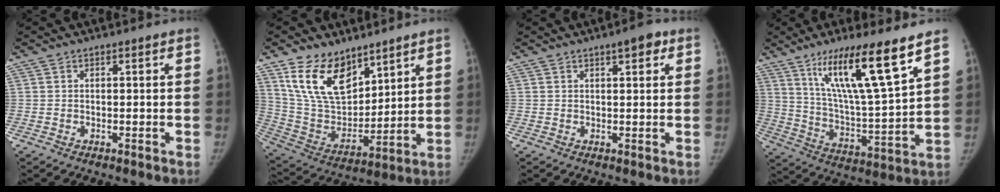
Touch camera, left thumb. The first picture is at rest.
{"total": 16.2, "force": [10.5, 8.9, 8.6], "torque": [-0.115, -0.058, 0.219]}
{"total": 3.6, "force": [1.9, 1.2, 2.8], "torque": [-0.027, -0.004, 0.022]}
{"total": 18.3, "force": [11.1, 1.9, 14.4], "torque": [-0.236, -0.060, 0.201]}